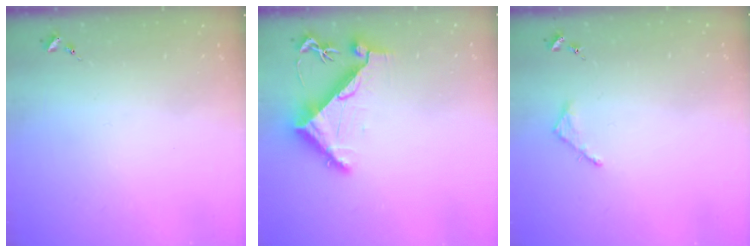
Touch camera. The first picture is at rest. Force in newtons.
{"total": 7.5, "press": 7.4, "slide": 1.0}
{"total": 2.7, "press": 2.7, "slide": 0.3}